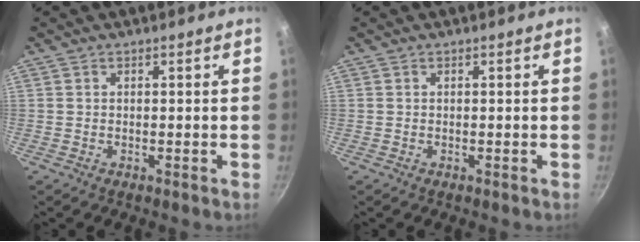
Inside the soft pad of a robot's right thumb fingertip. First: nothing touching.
{"total": 0.0}